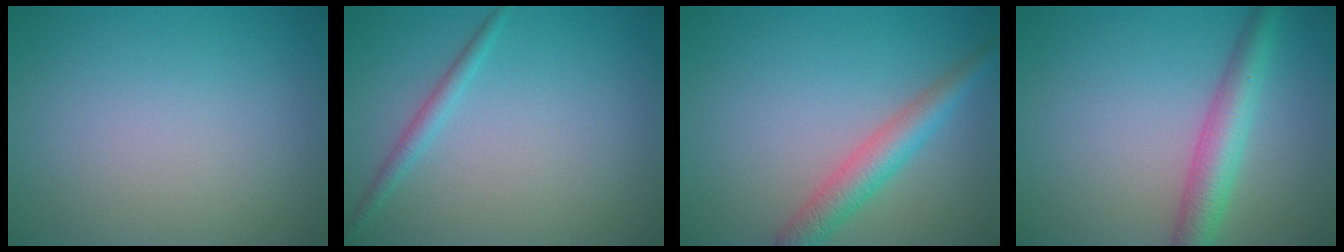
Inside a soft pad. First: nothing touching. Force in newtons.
{"total": 1.4, "press": 1.4, "slide": 0.0}
{"total": 3.6, "press": 3.6, "slide": 0.1}
{"total": 4.3, "press": 4.3, "slide": 0.1}